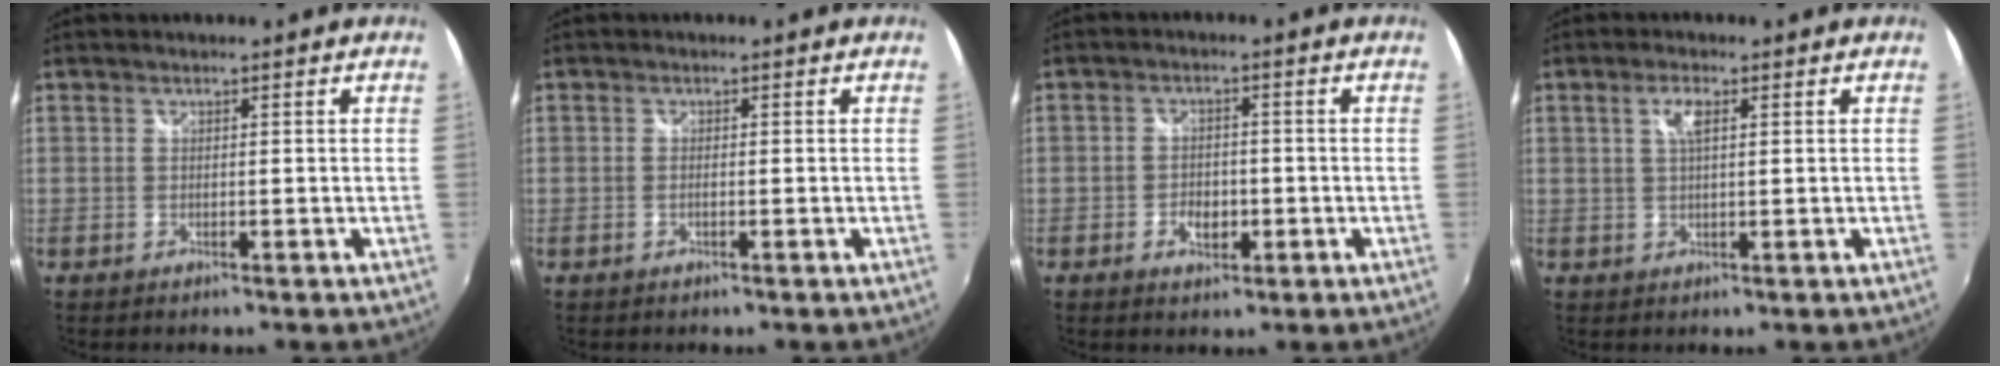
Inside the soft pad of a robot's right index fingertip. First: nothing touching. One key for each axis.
{"total": 0.7, "fx": -0.2, "fy": 0.1, "fz": 0.7, "tx": -0.015, "ty": 0.002, "tz": -0.006}
{"total": 4.3, "fx": -1.6, "fy": 2.8, "fz": 2.8, "tx": -0.059, "ty": 0.003, "tz": -0.025}
{"total": 3.0, "fx": 1.1, "fy": 0.9, "fz": 2.6, "tx": -0.050, "ty": 0.003, "tz": 0.019}